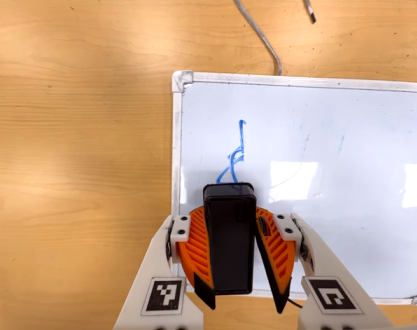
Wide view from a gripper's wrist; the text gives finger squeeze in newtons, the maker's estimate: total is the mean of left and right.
{"total": 9.2, "left": 9.2, "right": 9.1}